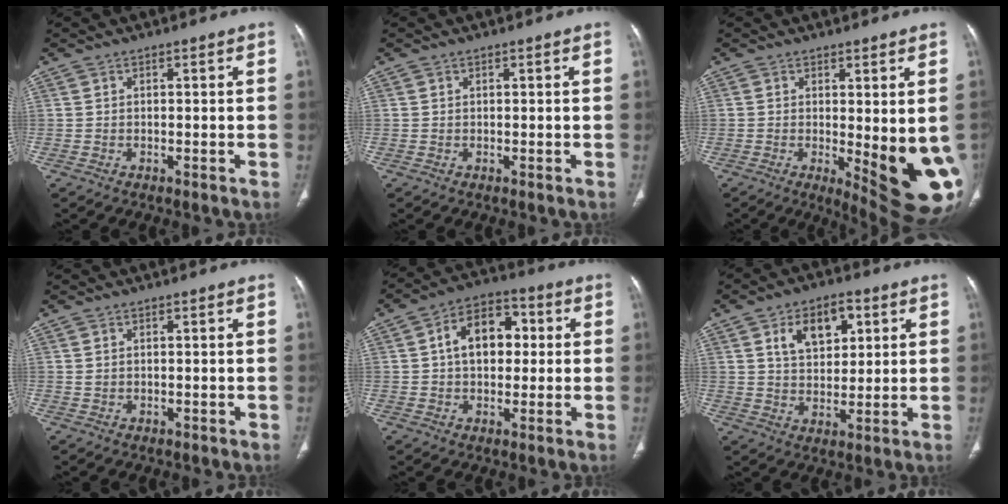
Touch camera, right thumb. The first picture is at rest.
{"total": 0.0}
{"total": 12.9, "force": [-1.8, 4.0, 12.1], "torque": [-0.148, -0.028, -0.009]}
{"total": 0.9, "force": [0.3, 0.7, 0.5], "torque": [-0.012, -0.002, 0.007]}
{"total": 11.7, "force": [1.6, 8.0, 8.4], "torque": [-0.102, 0.022, 0.018]}
{"total": 10.5, "force": [4.0, 6.7, 7.0], "torque": [-0.078, -0.008, 0.069]}